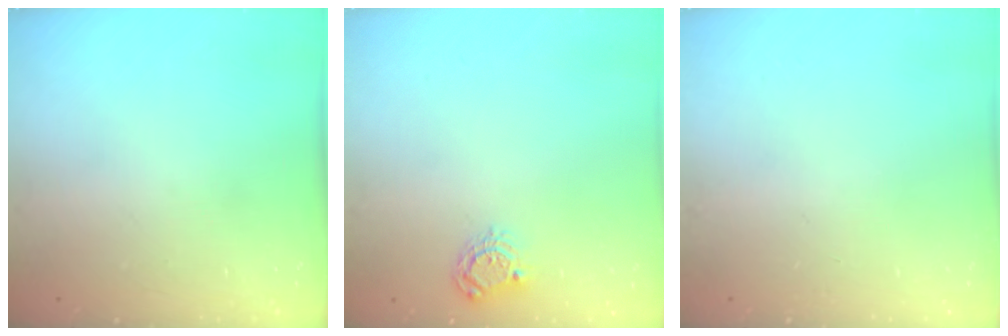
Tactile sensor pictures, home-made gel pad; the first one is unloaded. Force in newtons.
{"total": 5.2, "press": 5.2, "slide": 0.3}
{"total": 0.0}